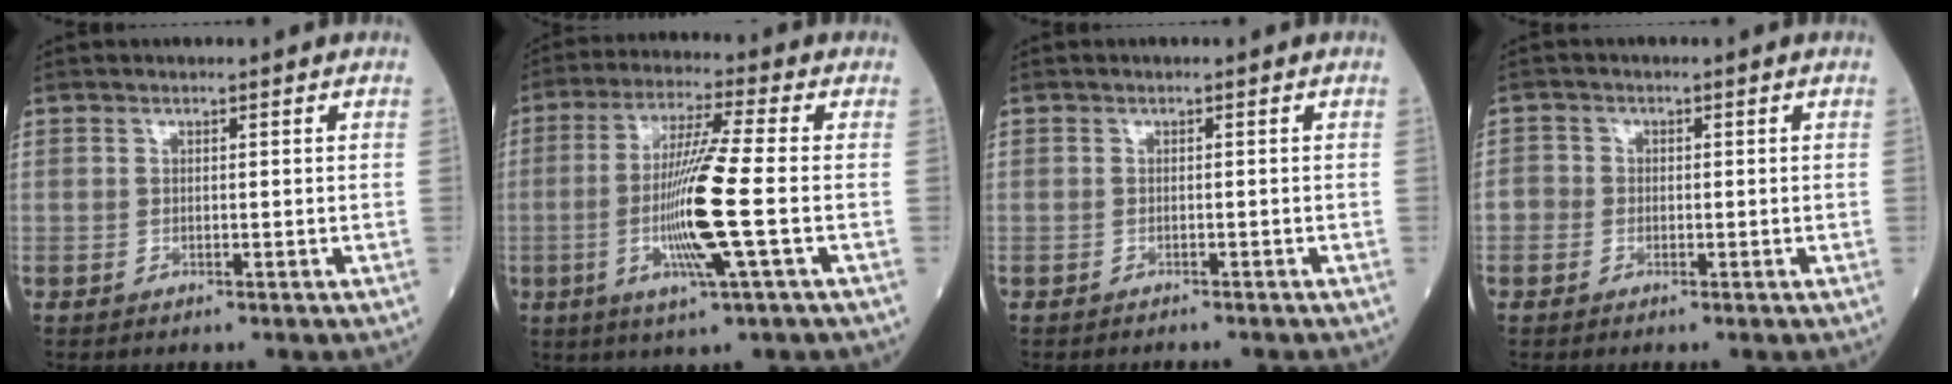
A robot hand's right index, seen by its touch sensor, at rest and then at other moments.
{"total": 11.7, "force": [-2.2, -0.9, 11.4], "torque": [-0.228, -0.011, -0.045]}
{"total": 2.6, "force": [-2.5, 0.1, 0.9], "torque": [-0.014, -0.002, -0.028]}
{"total": 2.2, "force": [-0.7, 2.0, 0.5], "torque": [-0.002, 0.008, -0.019]}